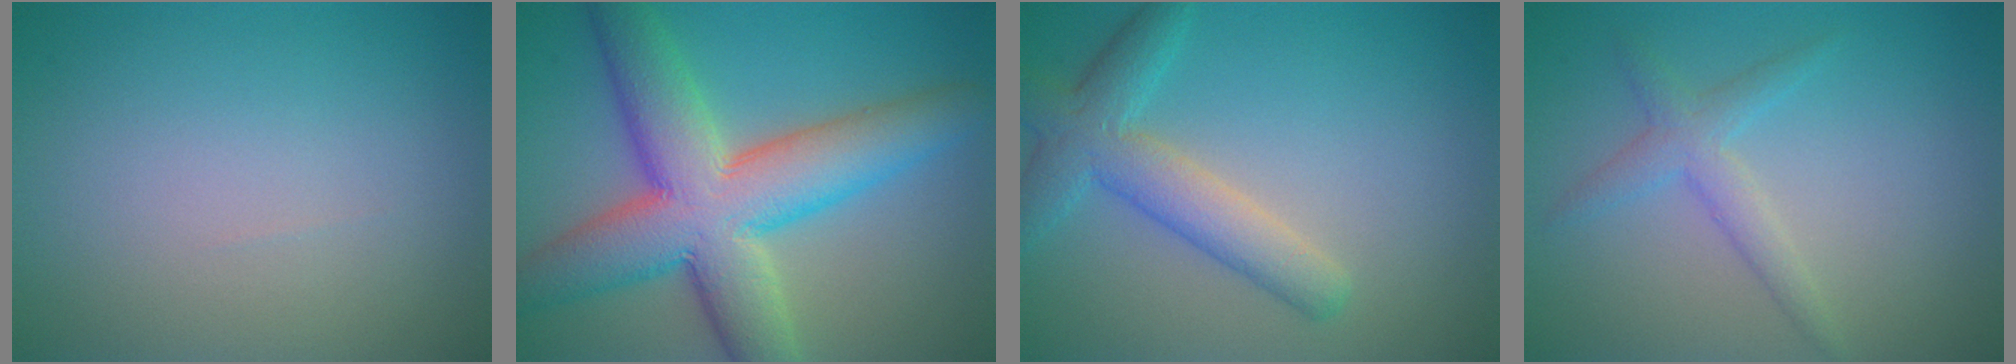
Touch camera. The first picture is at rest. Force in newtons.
{"total": 11.0, "press": 11.0, "slide": 0.4}
{"total": 4.6, "press": 4.6, "slide": 0.2}
{"total": 2.3, "press": 2.3, "slide": 0.2}